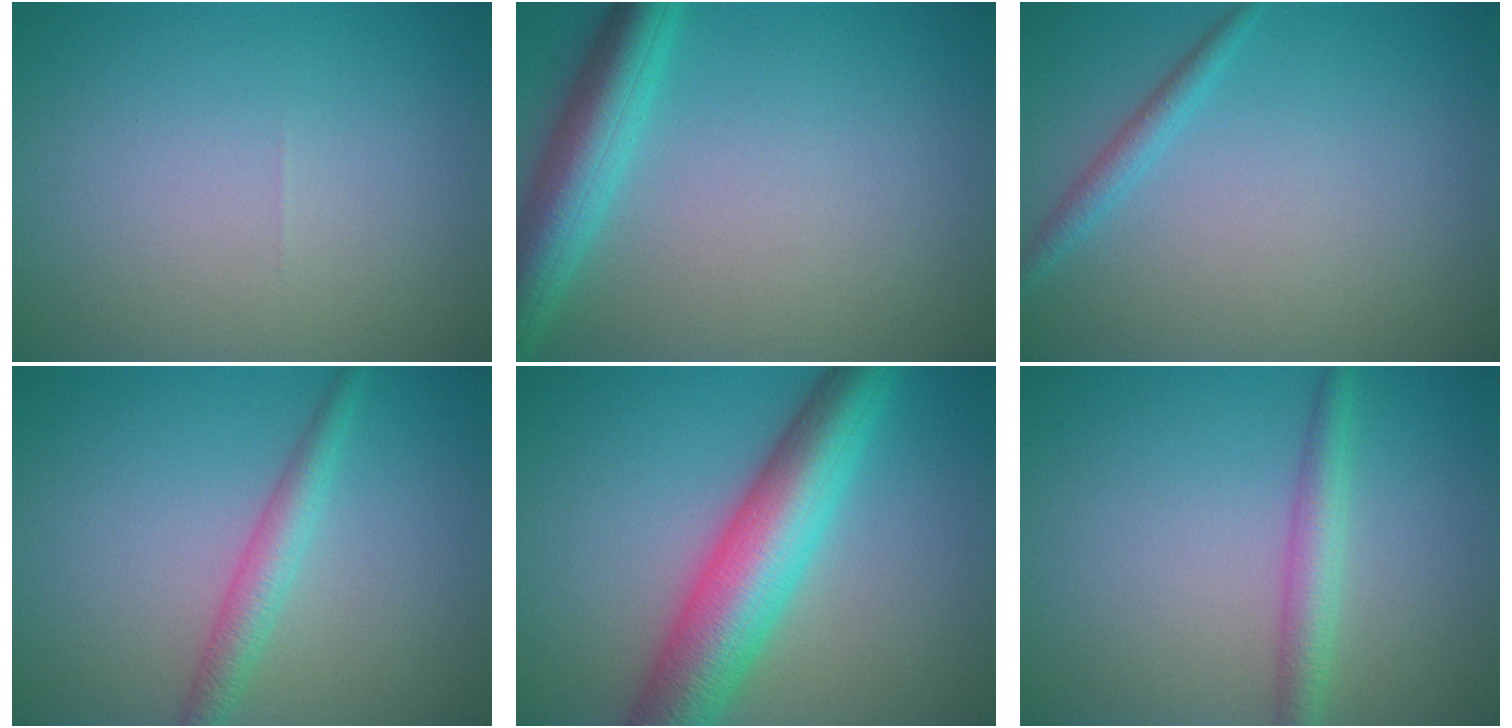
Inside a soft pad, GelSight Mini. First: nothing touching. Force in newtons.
{"total": 5.3, "press": 5.3, "slide": 0.2}
{"total": 1.5, "press": 1.5, "slide": 0.0}
{"total": 2.6, "press": 2.6, "slide": 0.2}
{"total": 9.2, "press": 9.2, "slide": 0.0}
{"total": 2.7, "press": 2.7, "slide": 0.1}